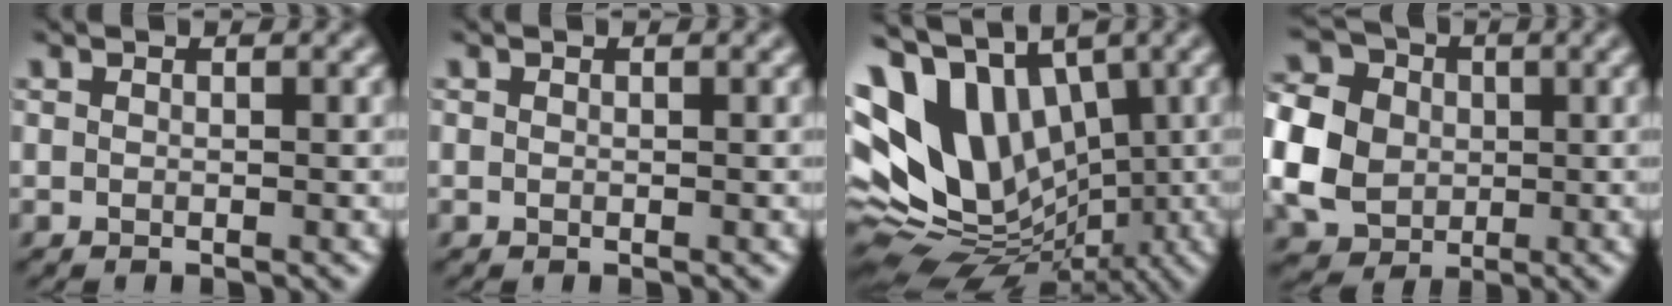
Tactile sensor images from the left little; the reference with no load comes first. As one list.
[{"total": 0.0}, {"total": 14.0, "force": [2.2, 9.7, 9.9], "torque": [-0.200, 0.002, 0.037]}, {"total": 8.1, "force": [-0.8, 6.9, 4.3], "torque": [-0.114, 0.000, -0.022]}]